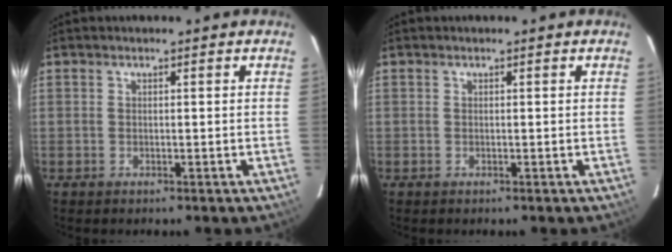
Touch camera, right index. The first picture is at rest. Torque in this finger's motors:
{"motor_torque": [-0.01, 0.01, 0.00, 0.01]}